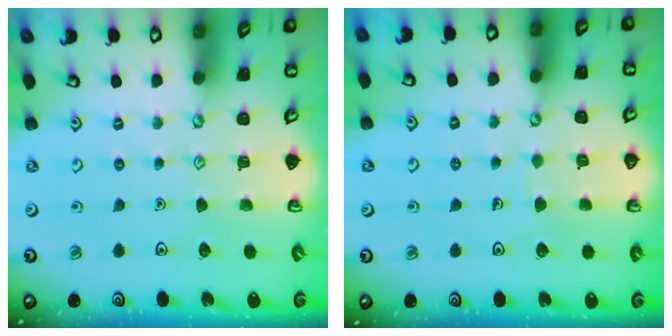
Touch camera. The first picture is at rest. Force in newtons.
{"total": 2.3, "press": 2.3, "slide": 0.1}